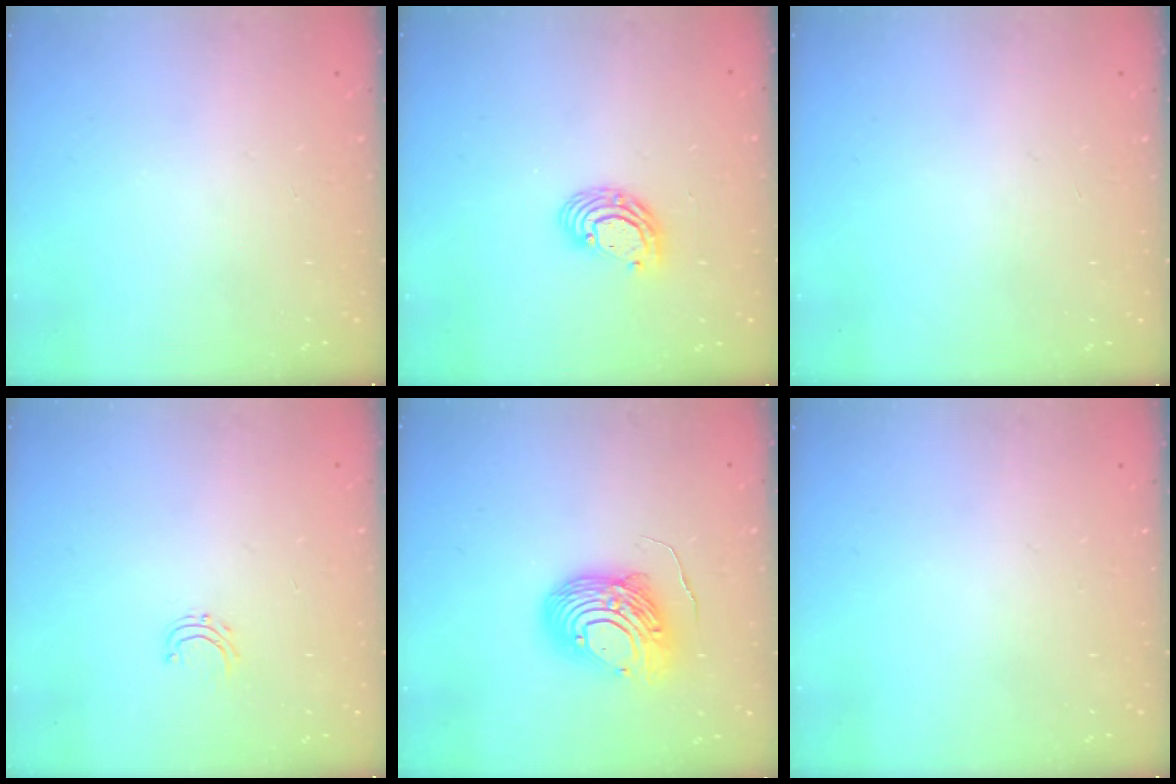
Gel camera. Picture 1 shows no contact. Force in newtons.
{"total": 7.8, "press": 7.7, "slide": 1.2}
{"total": 0.0}
{"total": 3.7, "press": 3.7, "slide": 0.3}
{"total": 12.7, "press": 12.6, "slide": 1.6}
{"total": 0.0}